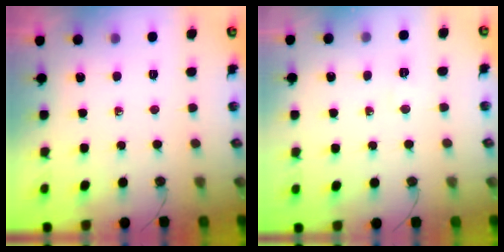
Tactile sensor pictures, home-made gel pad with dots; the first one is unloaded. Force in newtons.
{"total": 2.8, "press": 2.8, "slide": 0.5}